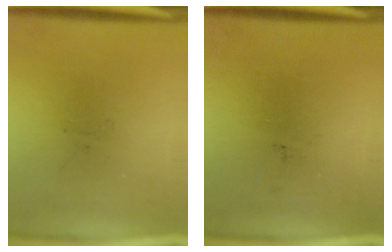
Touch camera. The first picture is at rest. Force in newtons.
{"total": 0.0}